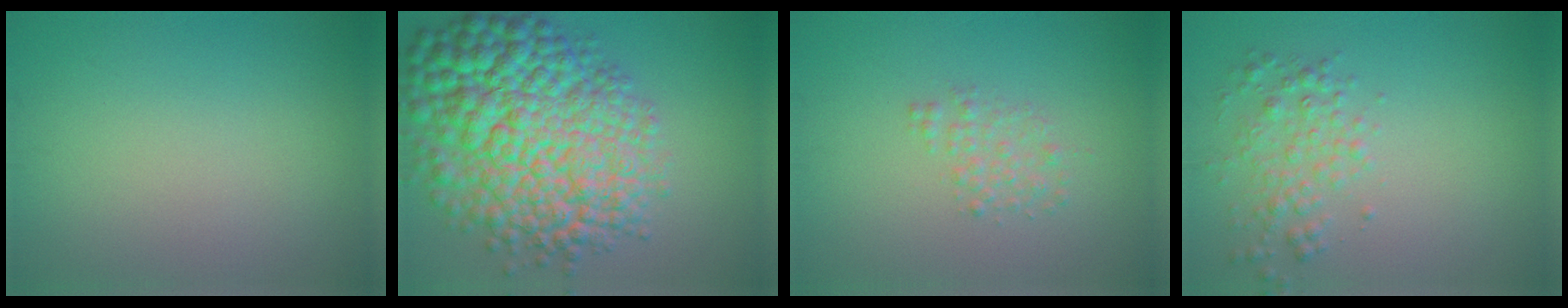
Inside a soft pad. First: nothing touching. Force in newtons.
{"total": 13.1, "press": 13.1, "slide": 0.3}
{"total": 1.6, "press": 1.6, "slide": 0.0}
{"total": 2.5, "press": 2.5, "slide": 0.1}